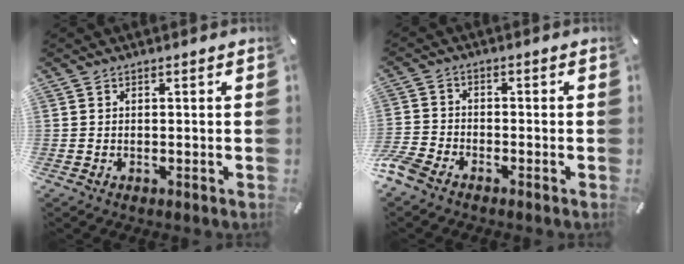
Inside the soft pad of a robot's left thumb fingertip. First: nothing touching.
{"total": 4.3, "force": [-3.4, 2.1, 1.7], "torque": [-0.059, 0.008, -0.072]}